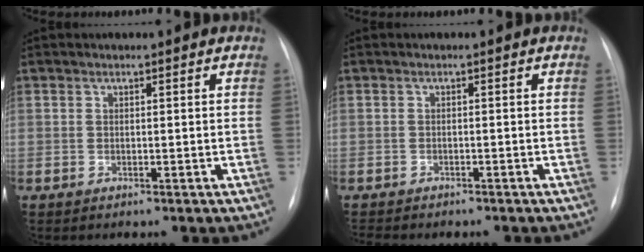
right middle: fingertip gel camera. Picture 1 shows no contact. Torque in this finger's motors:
{"motor_torque": [0.62, -0.77, 0.08, 0.04]}